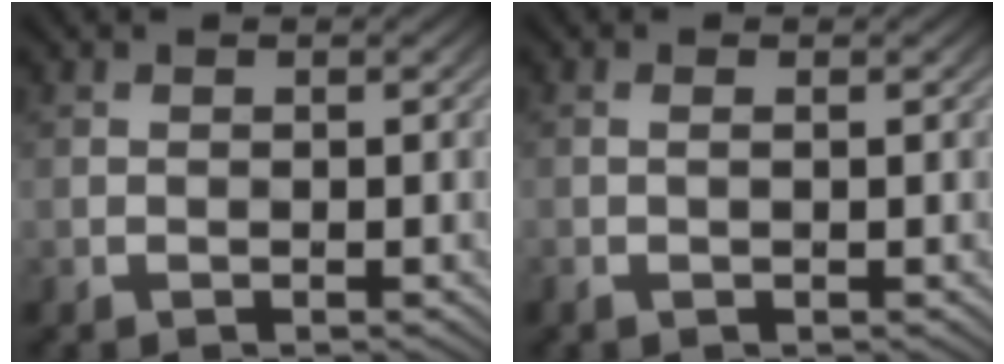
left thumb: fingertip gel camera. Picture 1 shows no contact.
{"total": 0.9, "force": [-0.1, 0.1, 0.9], "torque": [-0.019, 0.002, -0.004]}